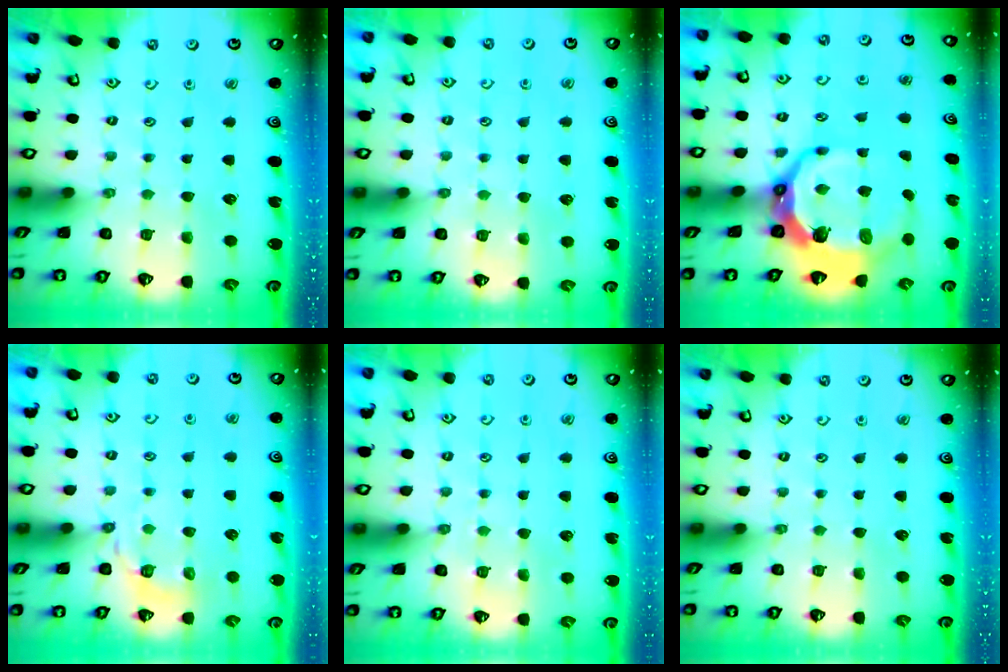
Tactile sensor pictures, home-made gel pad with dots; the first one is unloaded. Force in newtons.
{"total": 4.7, "press": 4.6, "slide": 0.4}
{"total": 13.4, "press": 12.4, "slide": 5.0}
{"total": 6.6, "press": 6.5, "slide": 0.5}
{"total": 4.7, "press": 4.7, "slide": 0.5}
{"total": 0.0}